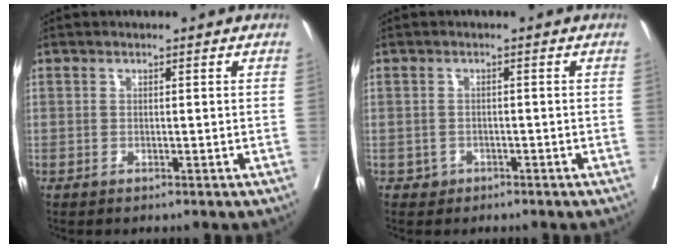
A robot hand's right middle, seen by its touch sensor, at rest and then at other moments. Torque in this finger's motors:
{"motor_torque": [-0.12, -0.10, -0.05, -0.01]}